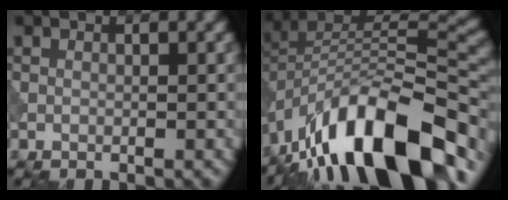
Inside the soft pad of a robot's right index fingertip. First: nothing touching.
{"total": 15.9, "force": [-10.1, 6.7, 10.2], "torque": [-0.176, 0.018, -0.175]}